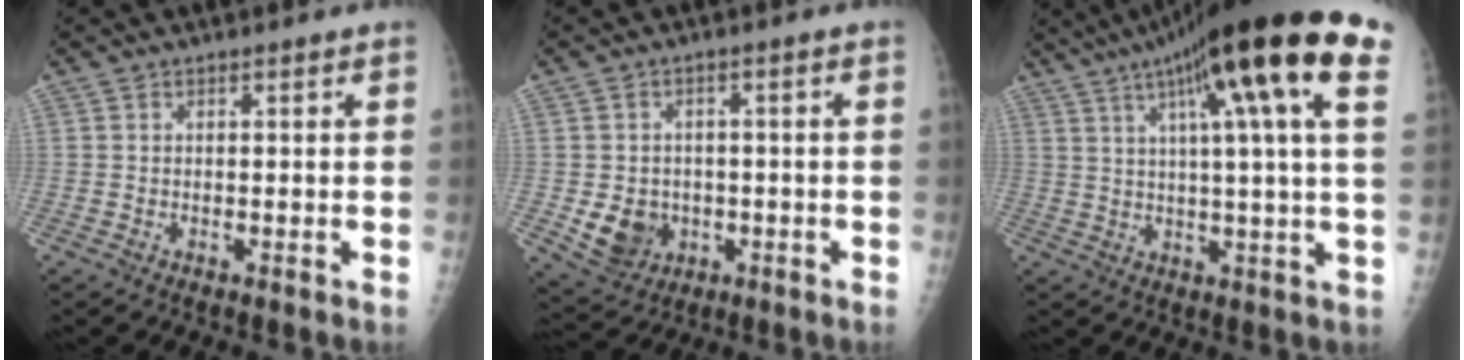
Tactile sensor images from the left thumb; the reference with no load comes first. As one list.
[{"total": 7.2, "force": [-1.6, 6.2, 3.4], "torque": [-0.035, 0.007, -0.013]}, {"total": 22.5, "force": [10.9, 2.4, 19.5], "torque": [-0.299, 0.006, 0.149]}]